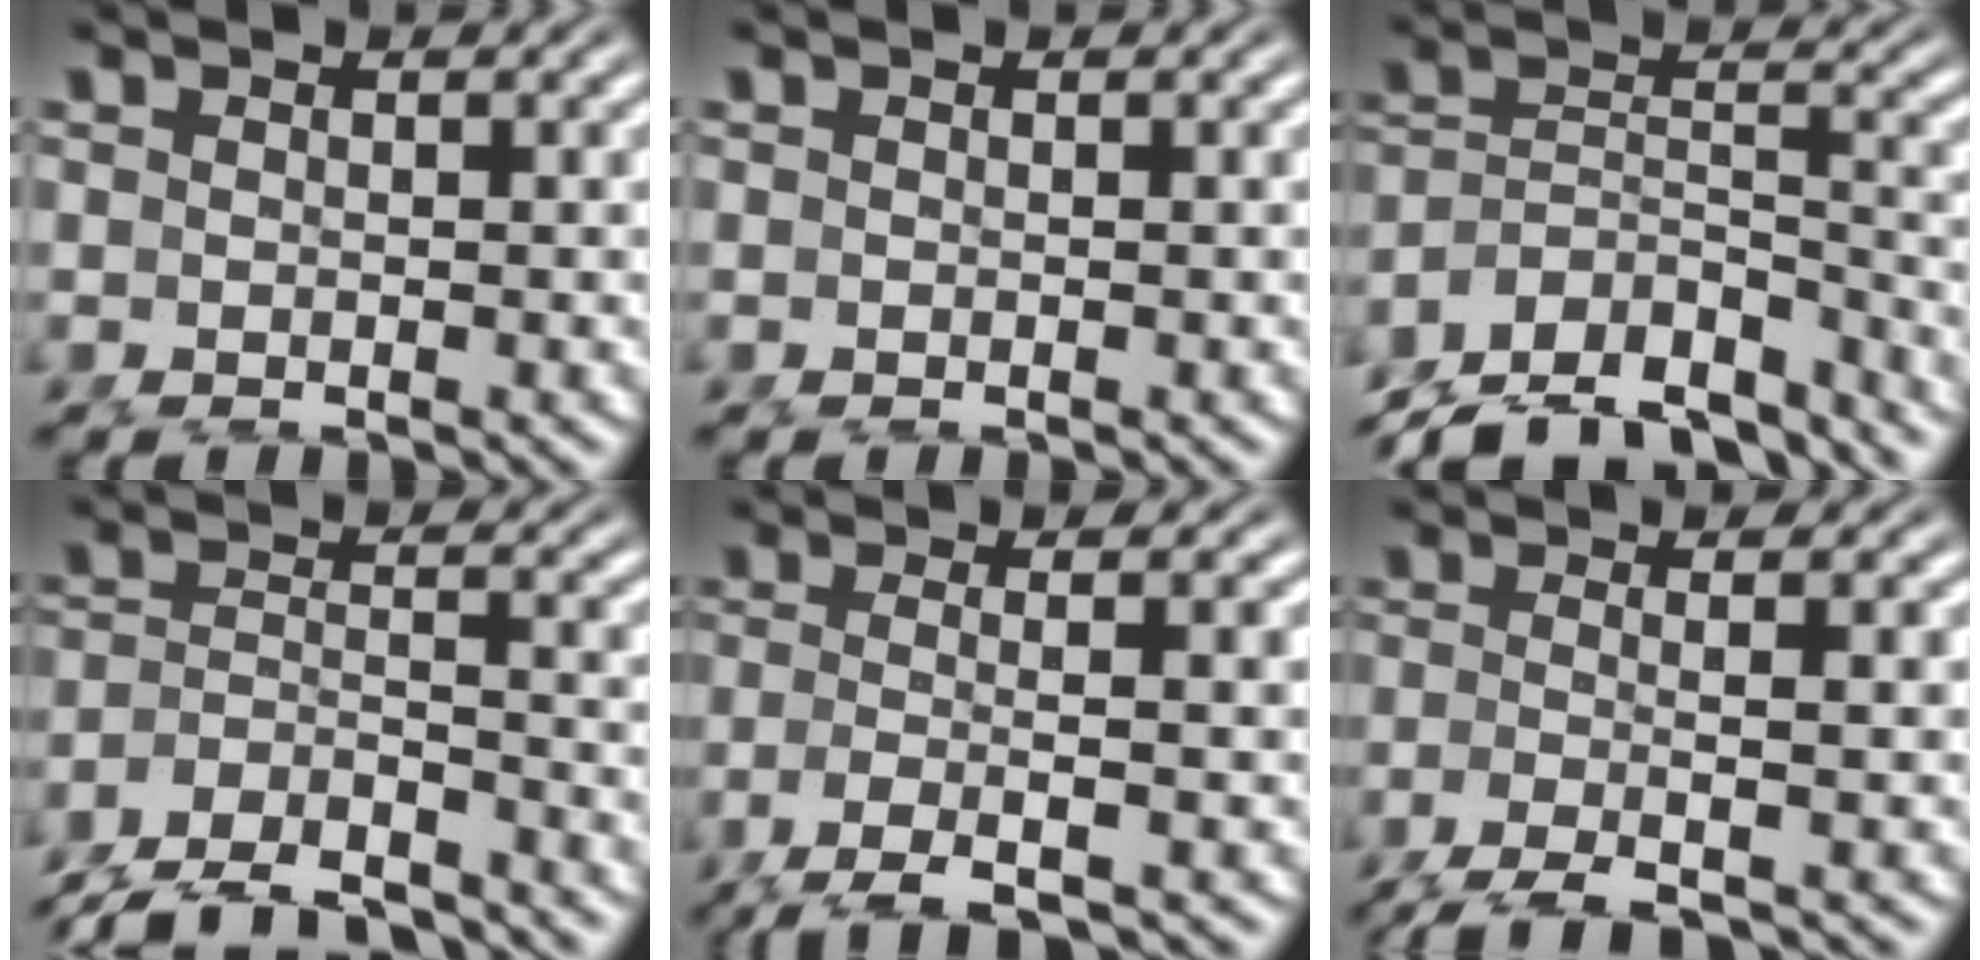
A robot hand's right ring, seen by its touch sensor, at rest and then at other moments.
{"total": 0.0}
{"total": 11.9, "force": [-9.0, 6.2, 4.6], "torque": [-0.090, -0.049, -0.136]}
{"total": 8.5, "force": [-7.0, 4.0, 2.8], "torque": [-0.045, -0.021, -0.117]}
{"total": 5.2, "force": [-2.6, 0.3, 4.4], "torque": [-0.086, -0.023, -0.026]}
{"total": 4.7, "force": [-3.2, 0.2, 3.4], "torque": [-0.065, -0.021, -0.038]}